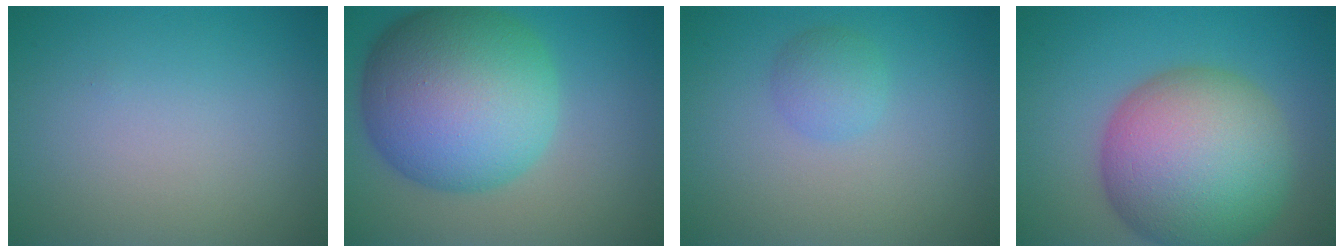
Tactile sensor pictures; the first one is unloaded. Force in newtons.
{"total": 14.3, "press": 14.3, "slide": 0.2}
{"total": 1.9, "press": 1.9, "slide": 0.1}
{"total": 13.5, "press": 13.5, "slide": 0.4}